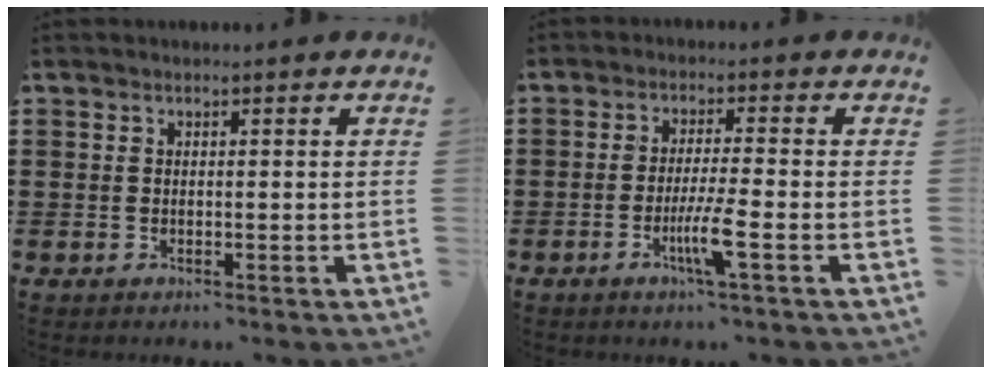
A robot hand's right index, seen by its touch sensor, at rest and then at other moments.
{"total": 5.4, "force": [-2.1, -0.3, 4.9], "torque": [-0.095, -0.019, -0.040]}